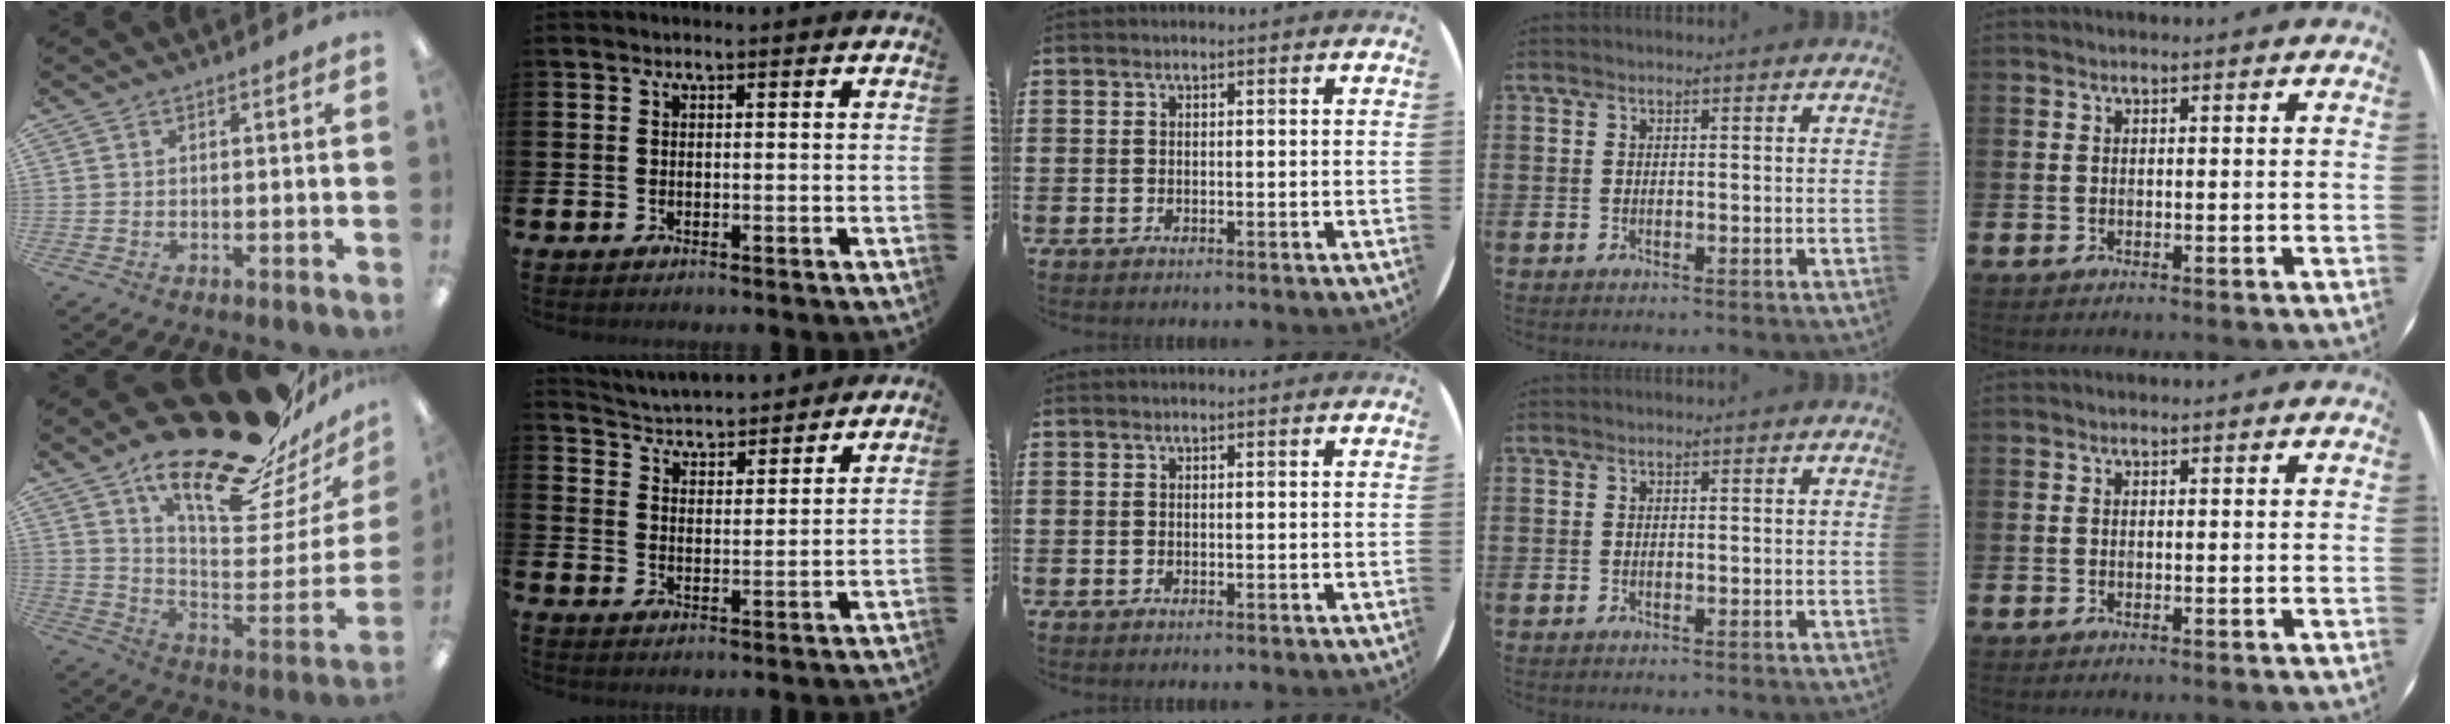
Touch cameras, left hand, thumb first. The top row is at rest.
{"thumb": {"total": 24.6, "force": [20.0, 7.1, 12.6], "torque": [-0.169, -0.152, 0.329]}, "index": {"total": 4.4, "force": [4.3, 0.7, -0.1], "torque": [-0.027, -0.035, 0.074]}}